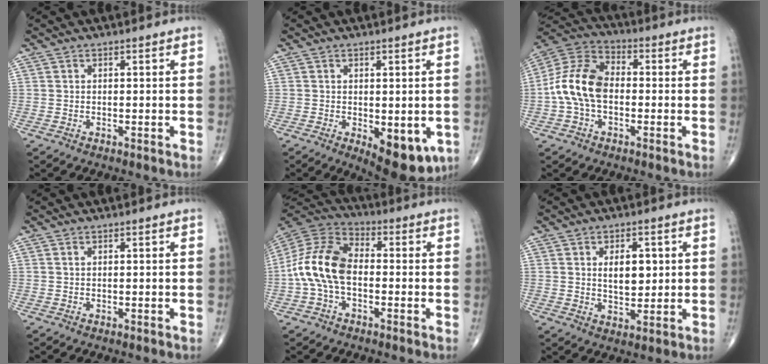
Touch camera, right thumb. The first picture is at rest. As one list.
[{"total": 10.1, "force": [-3.2, 4.9, 8.3], "torque": [-0.087, -0.010, -0.032]}, {"total": 12.4, "force": [-1.4, 8.0, 9.4], "torque": [-0.183, 0.036, -0.037]}, {"total": 0.0}, {"total": 13.2, "force": [-1.6, 7.9, 10.4], "torque": [-0.211, 0.036, -0.041]}, {"total": 6.8, "force": [1.4, 3.8, 5.4], "torque": [-0.064, -0.009, 0.027]}]